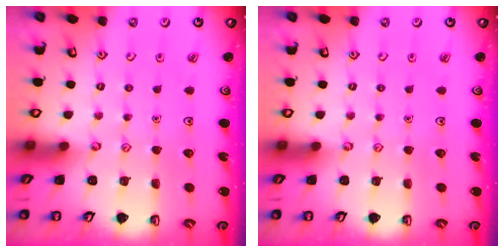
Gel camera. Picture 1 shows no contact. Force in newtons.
{"total": 0.0}